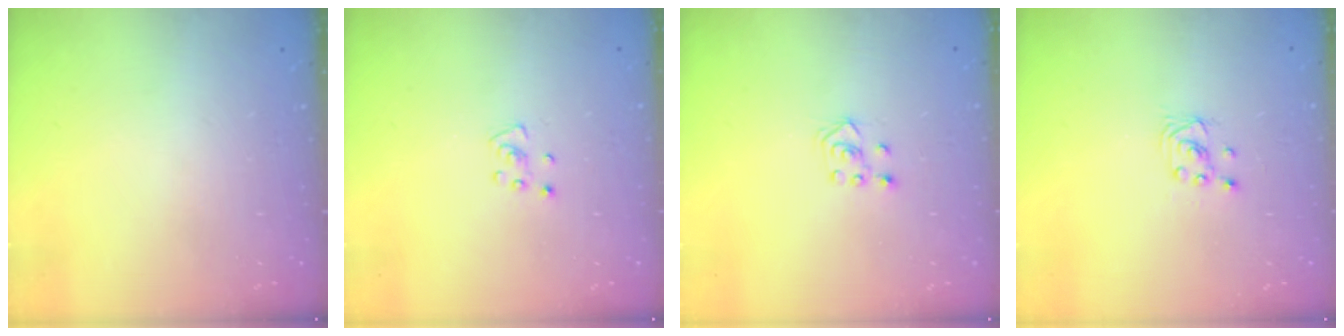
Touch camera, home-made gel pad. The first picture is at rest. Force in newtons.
{"total": 3.4, "press": 3.4, "slide": 0.3}
{"total": 3.6, "press": 3.6, "slide": 0.4}
{"total": 1.7, "press": 1.6, "slide": 0.1}